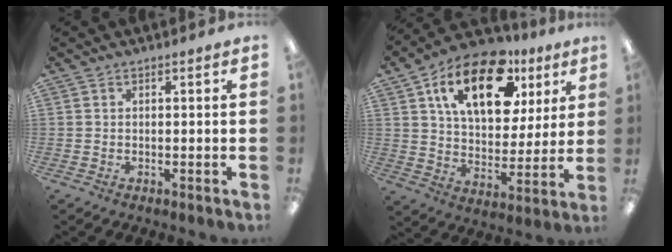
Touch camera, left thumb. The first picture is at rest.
{"total": 20.3, "force": [10.8, 10.8, 13.4], "torque": [-0.218, -0.032, 0.187]}